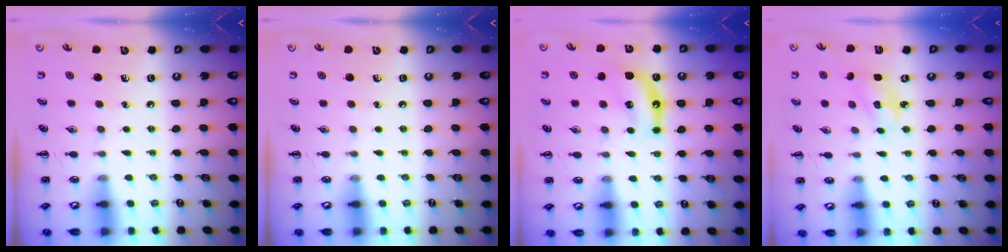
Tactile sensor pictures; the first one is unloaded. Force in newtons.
{"total": 0.0}
{"total": 6.9, "press": 6.9, "slide": 1.0}
{"total": 2.7, "press": 2.7, "slide": 0.4}